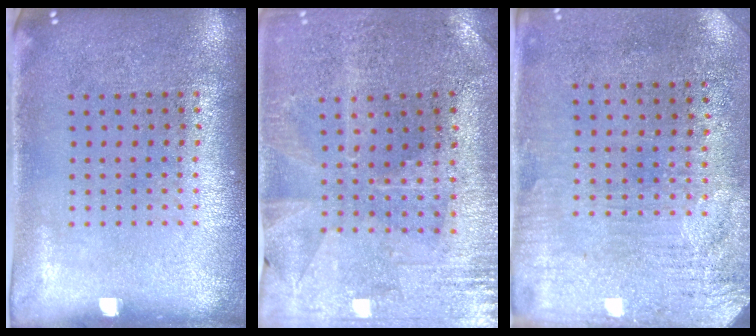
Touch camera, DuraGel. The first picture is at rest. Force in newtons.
{"total": 0.7, "press": 0.6, "slide": 0.3}
{"total": 3.4, "press": 2.8, "slide": 1.9}